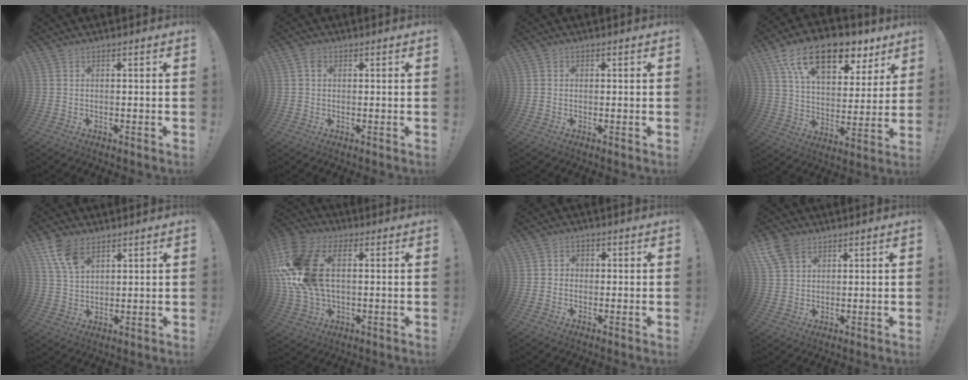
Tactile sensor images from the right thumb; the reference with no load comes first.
{"total": 1.7, "force": [0.6, 1.3, 1.0], "torque": [-0.013, 0.001, 0.008]}
{"total": 0.9, "force": [0.0, 0.9, 0.3], "torque": [-0.003, 0.002, 0.000]}
{"total": 19.4, "force": [11.5, 10.2, 11.8], "torque": [-0.190, -0.063, 0.203]}
{"total": 9.4, "force": [5.6, 5.2, 5.4], "torque": [-0.091, -0.021, 0.109]}
{"total": 20.4, "force": [3.3, 13.0, 15.4], "torque": [-0.311, 0.003, 0.061]}
{"total": 2.9, "force": [-0.5, 2.7, 0.9], "torque": [-0.008, 0.005, -0.011]}
{"total": 7.9, "force": [4.9, 5.1, 3.7], "torque": [-0.072, -0.010, 0.098]}